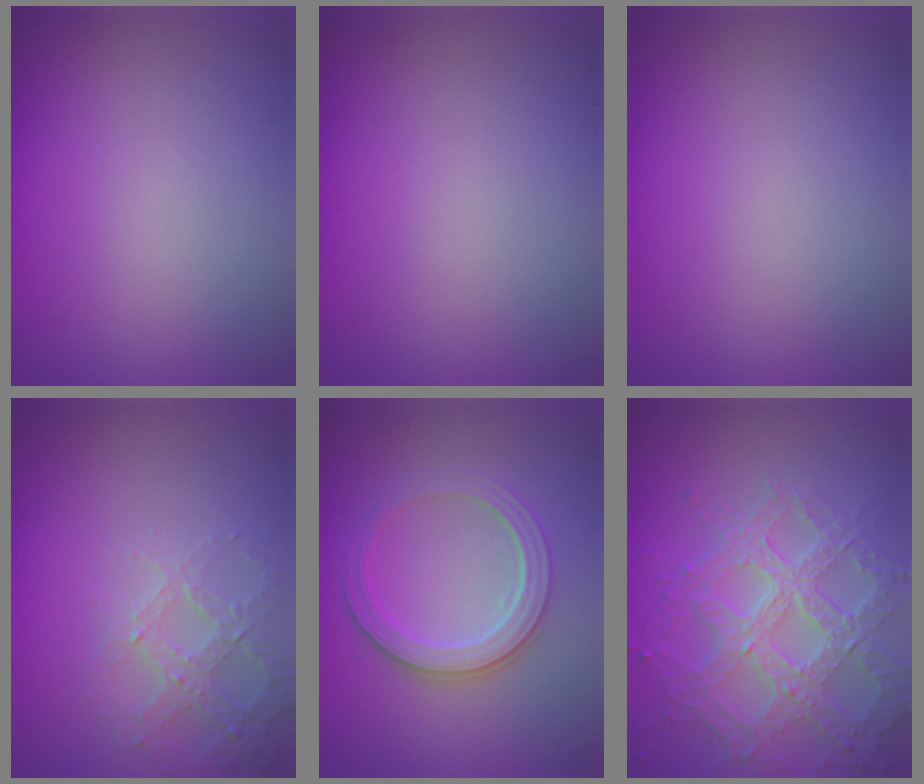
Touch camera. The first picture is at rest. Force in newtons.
{"total": 0.0}
{"total": 0.0}
{"total": 2.8, "press": 2.7, "slide": 0.8}
{"total": 4.2, "press": 3.5, "slide": 2.3}
{"total": 6.9, "press": 5.3, "slide": 4.5}